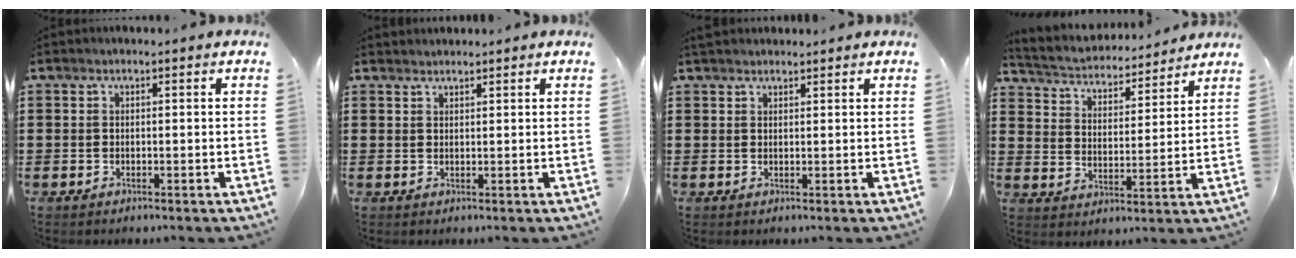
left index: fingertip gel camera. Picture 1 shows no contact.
{"total": 1.2, "force": [1.2, 0.2, -0.1], "torque": [-0.001, 0.000, 0.023]}
{"total": 1.4, "force": [1.3, 0.3, 0.1], "torque": [-0.005, 0.003, 0.026]}
{"total": 3.4, "force": [3.4, 0.5, 0.2], "torque": [-0.026, -0.030, 0.050]}